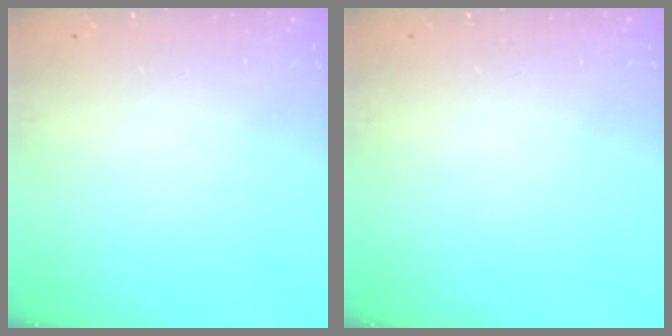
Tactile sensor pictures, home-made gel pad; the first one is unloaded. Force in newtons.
{"total": 0.0}